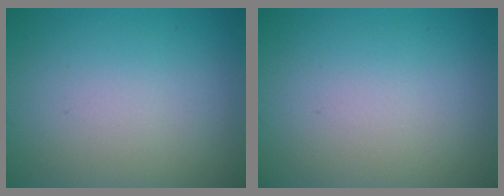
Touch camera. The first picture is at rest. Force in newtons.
{"total": 0.0}